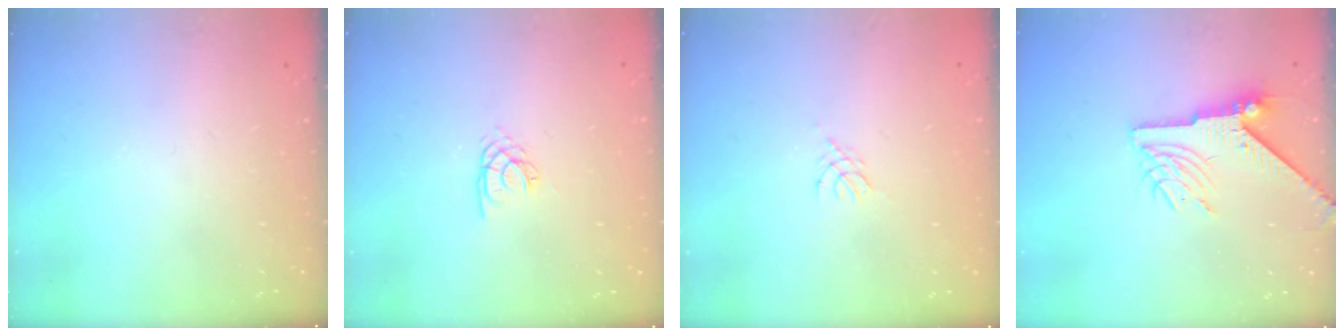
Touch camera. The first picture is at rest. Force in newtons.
{"total": 1.8, "press": 1.8, "slide": 0.2}
{"total": 2.8, "press": 2.7, "slide": 0.6}
{"total": 7.7, "press": 7.7, "slide": 0.6}